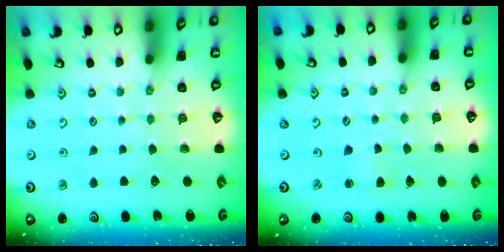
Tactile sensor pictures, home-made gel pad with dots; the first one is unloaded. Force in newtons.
{"total": 2.1, "press": 2.0, "slide": 0.3}